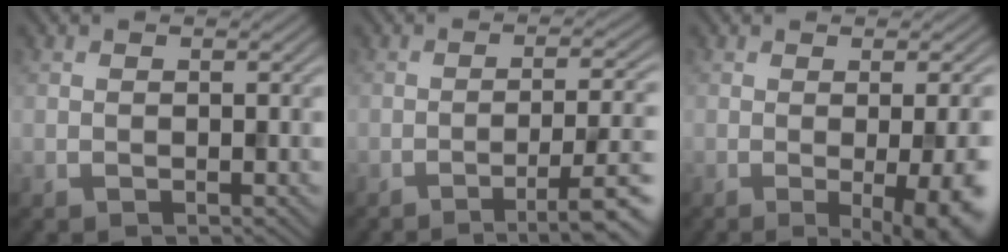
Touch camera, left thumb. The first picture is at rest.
{"total": 7.5, "force": [-3.8, 1.3, 6.3], "torque": [-0.099, 0.000, -0.059]}
{"total": 10.1, "force": [-2.5, 2.8, 9.4], "torque": [-0.103, -0.009, -0.023]}